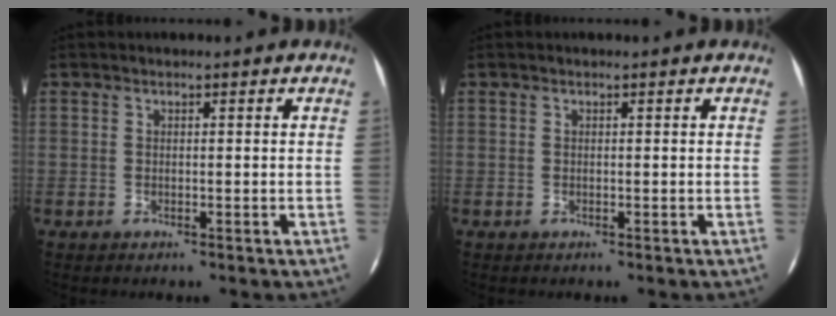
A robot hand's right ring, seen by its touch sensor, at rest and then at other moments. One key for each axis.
{"total": 0.0}